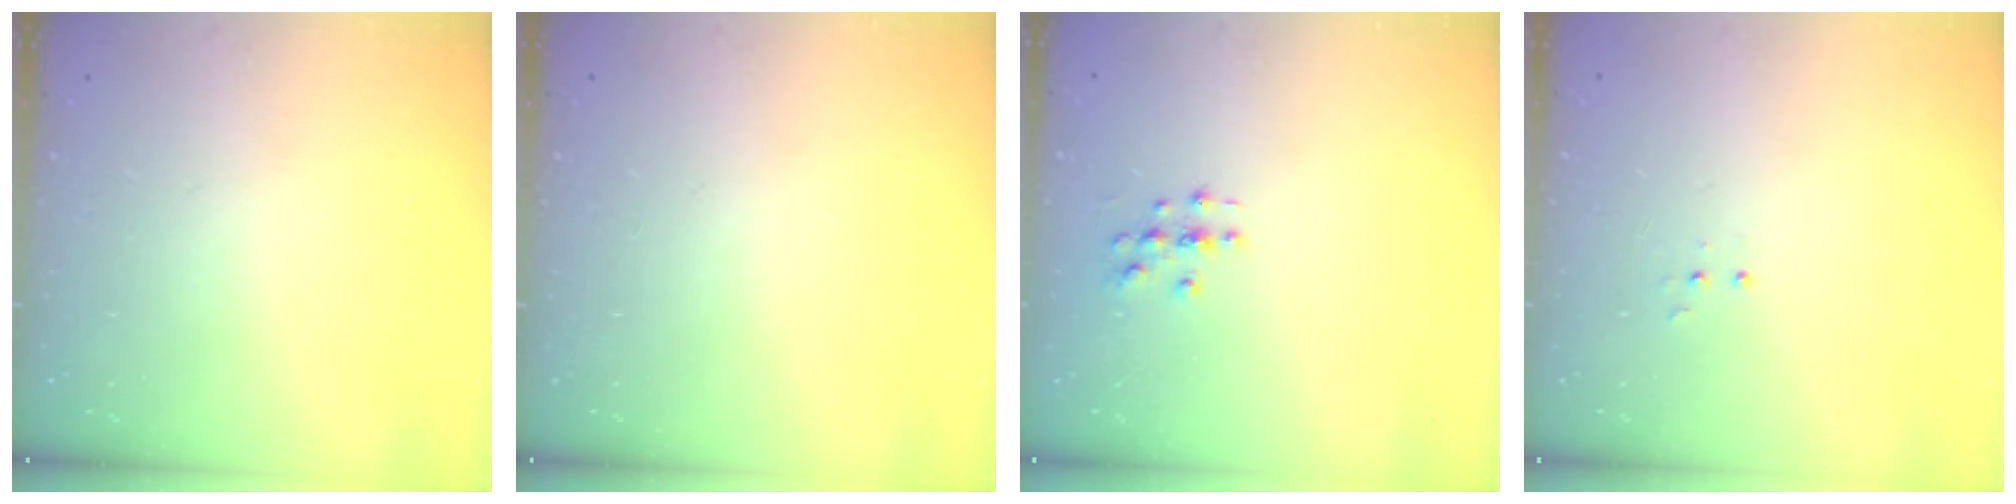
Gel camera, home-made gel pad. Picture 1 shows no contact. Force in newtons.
{"total": 0.0}
{"total": 3.1, "press": 3.0, "slide": 0.3}
{"total": 3.4, "press": 3.3, "slide": 0.7}